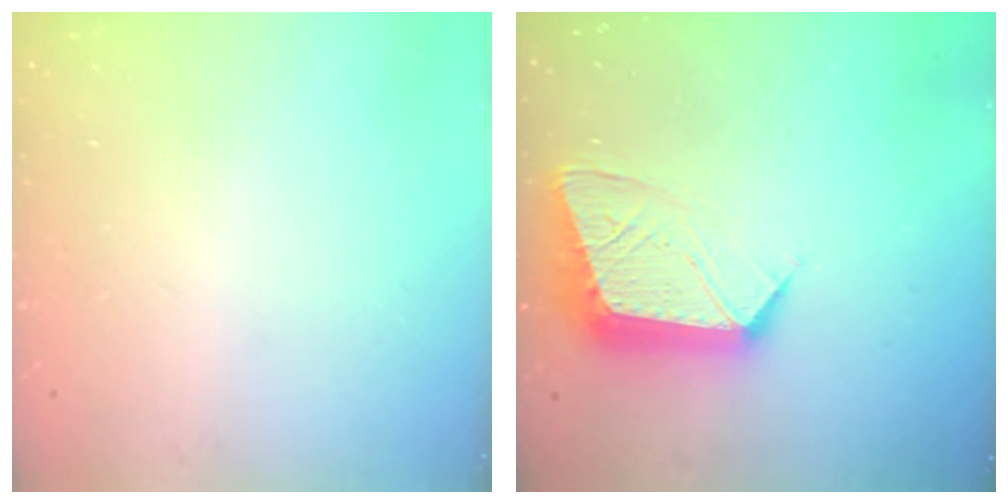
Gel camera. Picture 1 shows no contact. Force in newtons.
{"total": 13.3, "press": 13.3, "slide": 1.0}